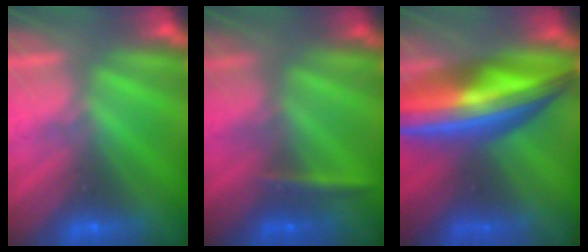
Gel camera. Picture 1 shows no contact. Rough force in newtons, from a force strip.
{"total": 2.4}
{"total": 10.0}